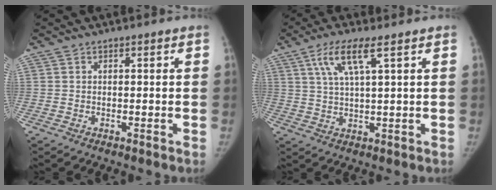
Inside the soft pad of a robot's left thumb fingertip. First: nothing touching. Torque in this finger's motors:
{"motor_torque": [0.15, -0.03, 1.09, -0.59, 0.28]}